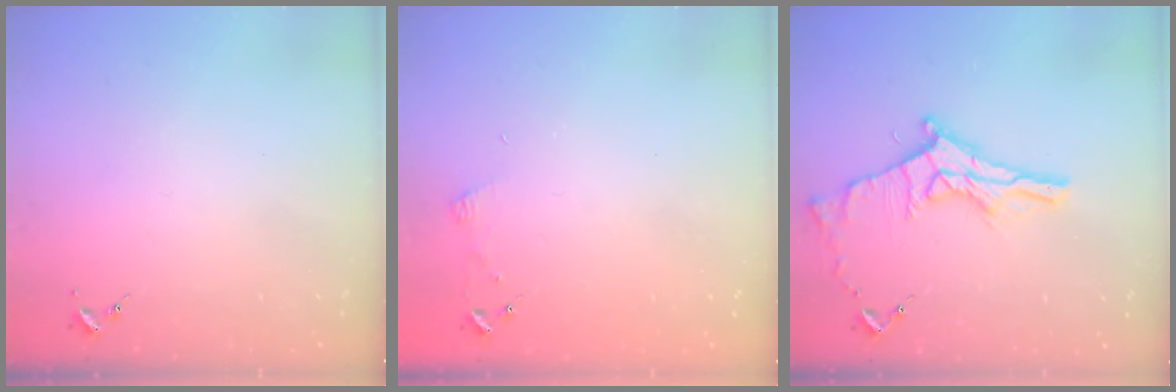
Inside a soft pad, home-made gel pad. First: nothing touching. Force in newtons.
{"total": 3.6, "press": 3.6, "slide": 0.4}
{"total": 13.4, "press": 13.4, "slide": 0.6}